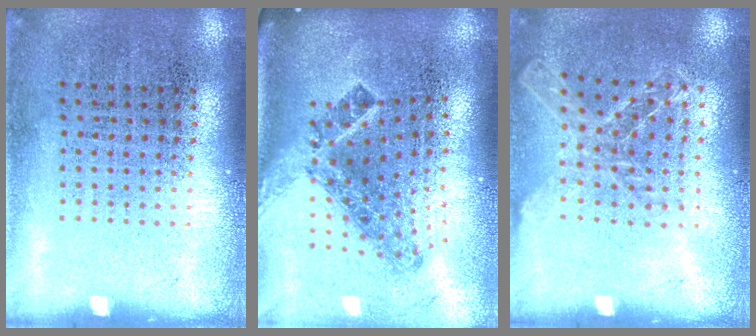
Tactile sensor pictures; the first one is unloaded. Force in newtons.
{"total": 2.0, "press": 1.4, "slide": 1.4}
{"total": 1.2, "press": 1.2, "slide": 0.1}